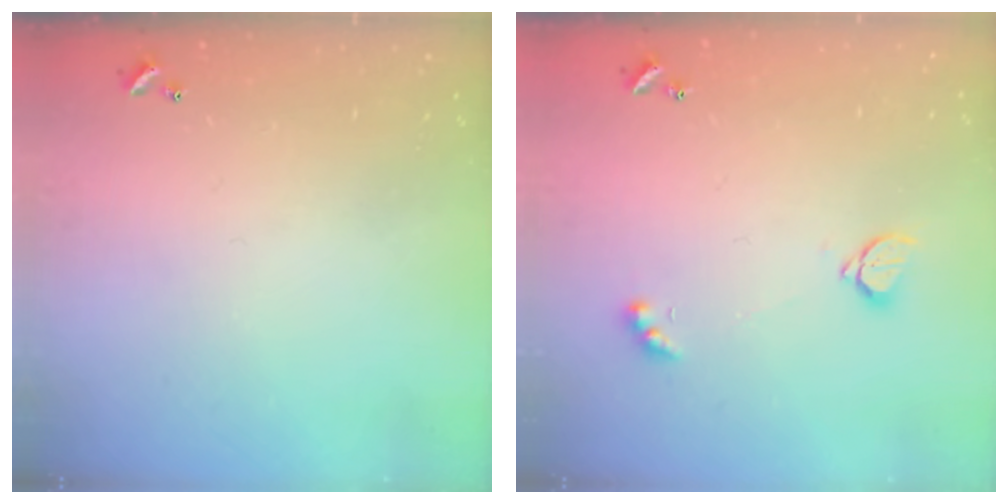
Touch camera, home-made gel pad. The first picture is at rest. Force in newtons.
{"total": 2.1, "press": 2.0, "slide": 0.5}